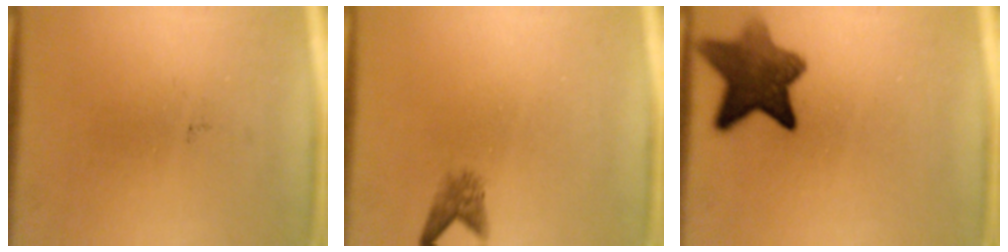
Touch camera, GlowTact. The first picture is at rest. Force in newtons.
{"total": 2.0}
{"total": 9.0}